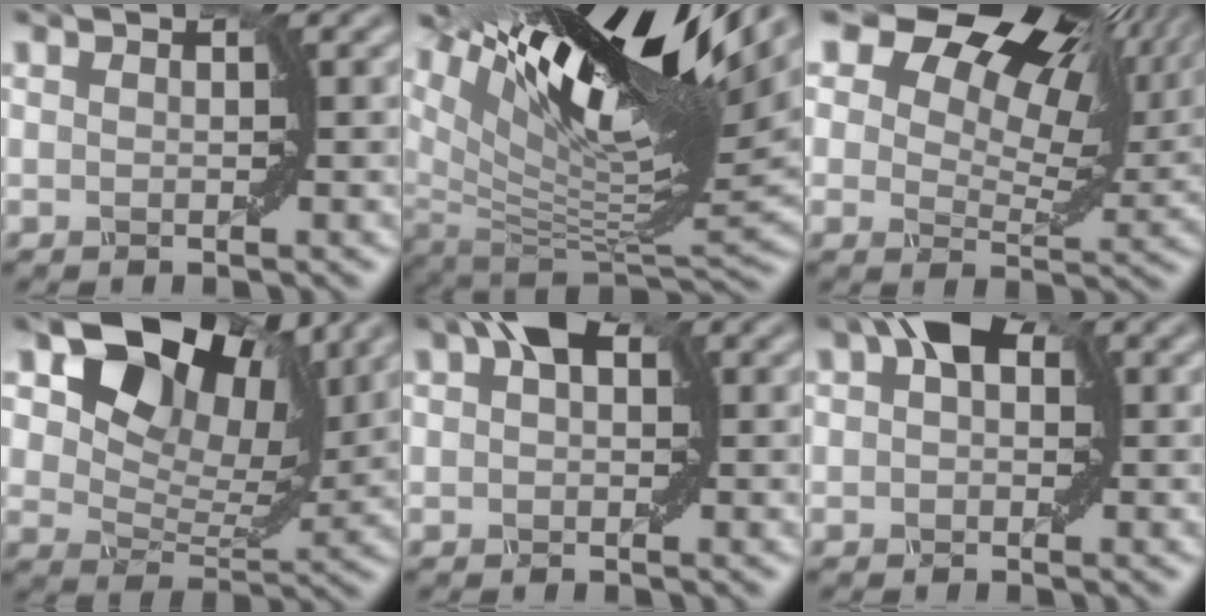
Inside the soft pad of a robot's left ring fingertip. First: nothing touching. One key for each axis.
{"total": 15.1, "fx": 8.4, "fy": 4.5, "fz": 11.8, "tx": -0.218, "ty": 0.022, "tz": 0.151}
{"total": 15.3, "fx": 9.0, "fy": 8.1, "fz": 9.4, "tx": -0.141, "ty": 0.046, "tz": 0.126}
{"total": 11.1, "fx": 6.3, "fy": 6.4, "fz": 6.6, "tx": -0.117, "ty": 0.008, "tz": 0.114}
{"total": 3.2, "fx": 1.2, "fy": 1.8, "fz": 2.4, "tx": -0.026, "ty": 0.015, "tz": 0.009}
{"total": 3.8, "fx": 1.2, "fy": 2.2, "fz": 2.8, "tx": -0.033, "ty": 0.020, "tz": 0.003}